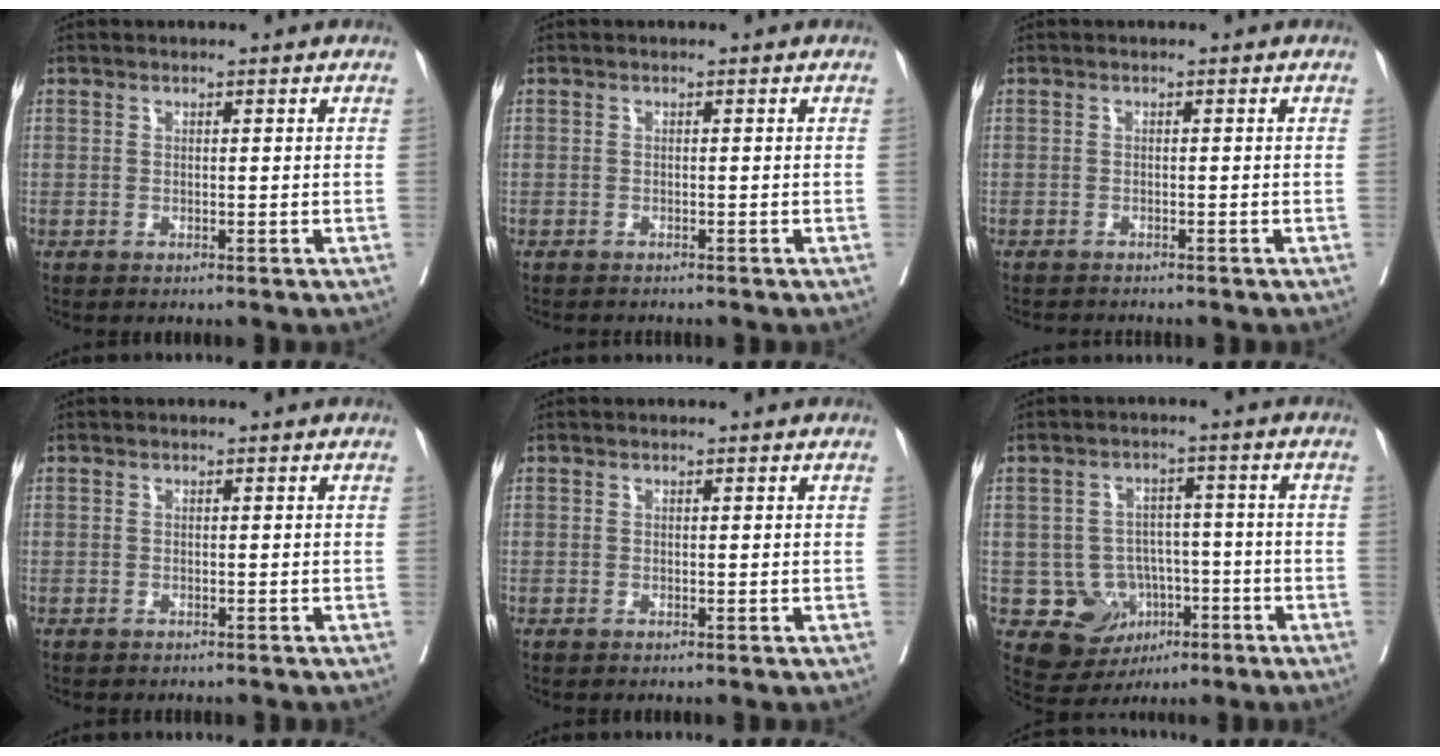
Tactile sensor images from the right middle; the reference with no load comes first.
{"total": 1.6, "force": [-1.5, 0.2, 0.4], "torque": [-0.012, -0.004, -0.020]}
{"total": 2.8, "force": [-2.7, 0.3, 0.7], "torque": [-0.011, -0.008, -0.039]}
{"total": 2.1, "force": [-1.9, 0.8, 0.5], "torque": [-0.013, -0.003, -0.024]}
{"total": 0.0}
{"total": 7.8, "force": [-2.5, 7.1, 1.9], "torque": [-0.022, 0.017, -0.028]}